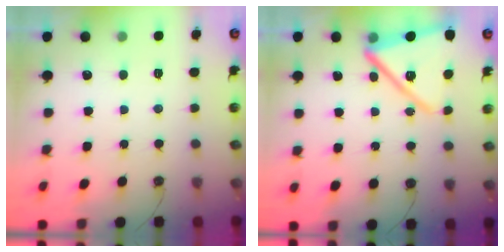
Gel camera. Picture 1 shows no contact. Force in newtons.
{"total": 16.6, "press": 16.6, "slide": 1.3}